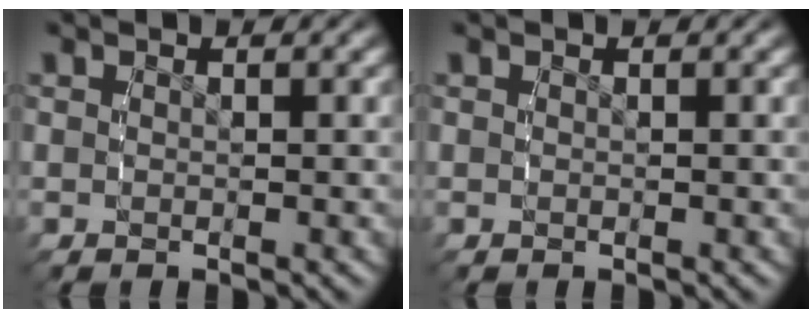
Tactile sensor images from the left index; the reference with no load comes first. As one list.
[{"total": 0.0}]